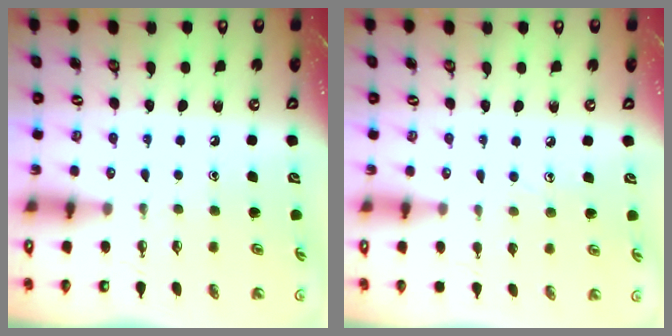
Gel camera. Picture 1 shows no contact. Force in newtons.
{"total": 4.8, "press": 4.7, "slide": 0.6}